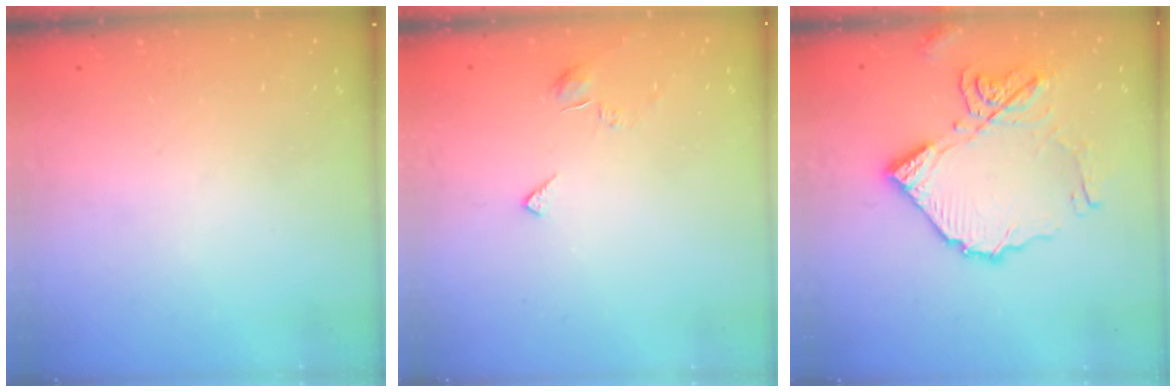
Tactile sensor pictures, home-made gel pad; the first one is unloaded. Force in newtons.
{"total": 1.9, "press": 1.9, "slide": 0.4}
{"total": 16.7, "press": 16.6, "slide": 2.0}